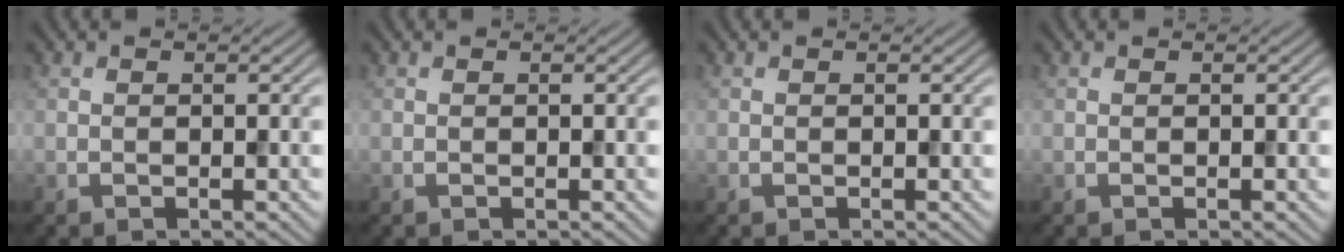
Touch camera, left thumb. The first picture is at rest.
{"total": 0.0}
{"total": 0.0}
{"total": 0.0}